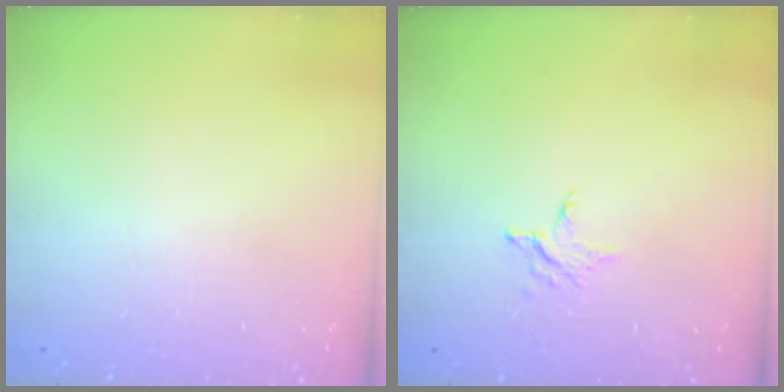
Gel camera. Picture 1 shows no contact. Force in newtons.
{"total": 2.9, "press": 2.9, "slide": 0.2}